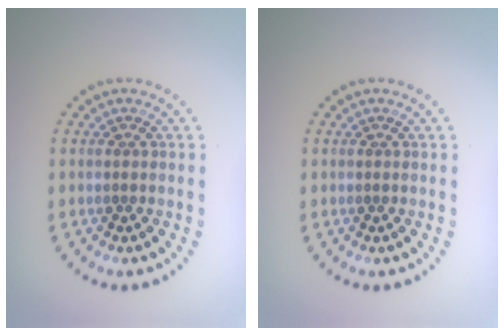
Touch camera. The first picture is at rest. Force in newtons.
{"total": 0.0}